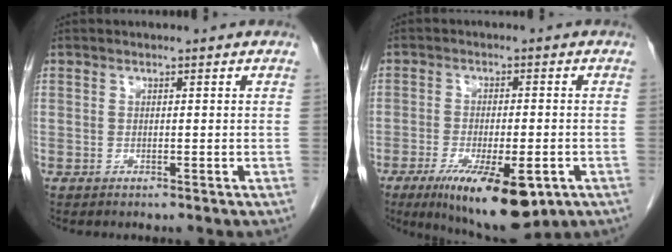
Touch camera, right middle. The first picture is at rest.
{"total": 13.3, "force": [-7.1, 3.7, 10.6], "torque": [-0.154, -0.023, -0.103]}